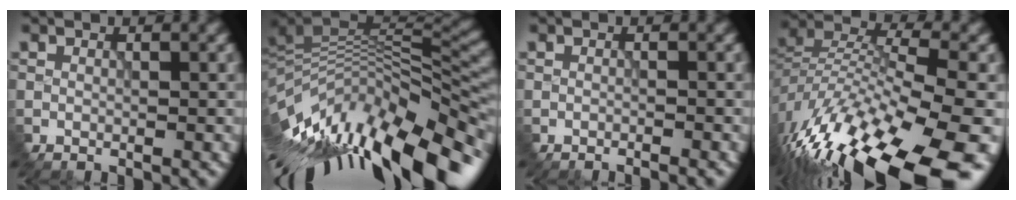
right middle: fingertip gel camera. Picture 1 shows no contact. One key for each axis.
{"total": 14.0, "fx": -4.7, "fy": 5.0, "fz": 12.2, "tx": -0.223, "ty": -0.005, "tz": -0.075}
{"total": 1.4, "fx": -1.4, "fy": -0.1, "fz": 0.0, "tx": -0.011, "ty": -0.002, "tz": -0.022}
{"total": 15.2, "fx": -9.8, "fy": 5.1, "fz": 10.5, "tx": -0.241, "ty": -0.018, "tz": -0.162}